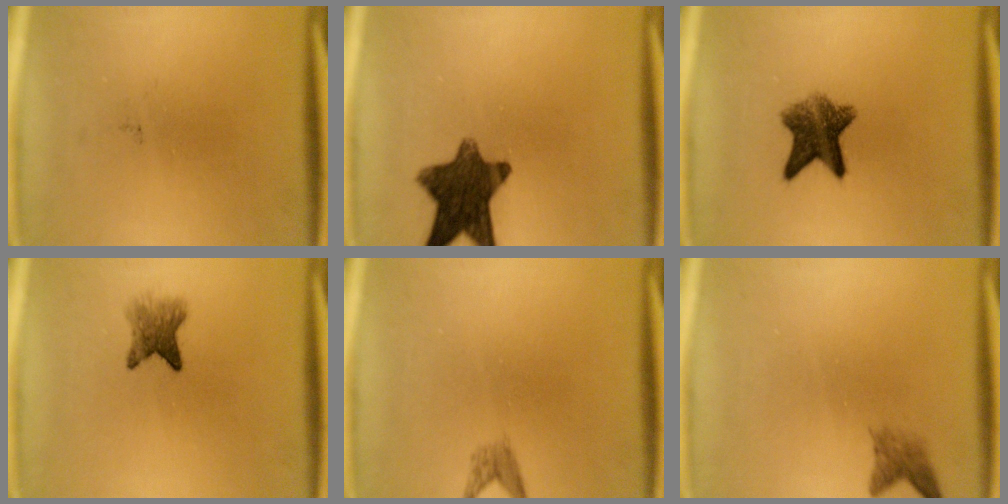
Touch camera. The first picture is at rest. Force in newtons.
{"total": 11.5}
{"total": 7.5}
{"total": 3.9}
{"total": 1.4}
{"total": 2.0}